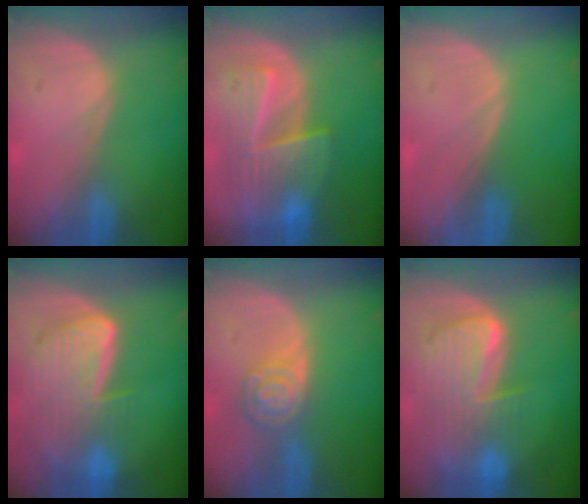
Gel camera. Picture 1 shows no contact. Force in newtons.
{"total": 8.7, "press": 8.1, "slide": 3.1}
{"total": 0.0}
{"total": 9.1, "press": 7.9, "slide": 4.5}
{"total": 5.5, "press": 4.8, "slide": 2.6}
{"total": 9.9, "press": 8.6, "slide": 4.9}